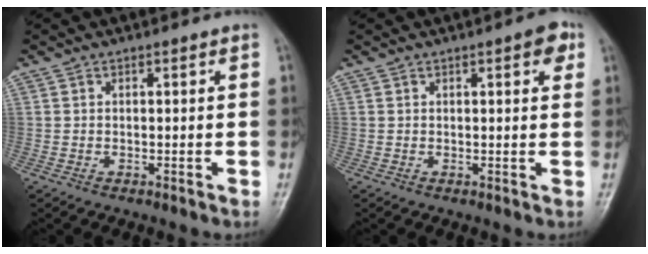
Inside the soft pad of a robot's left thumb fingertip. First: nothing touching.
{"total": 3.5, "force": [1.5, 1.1, 2.9], "torque": [-0.030, -0.001, 0.014]}